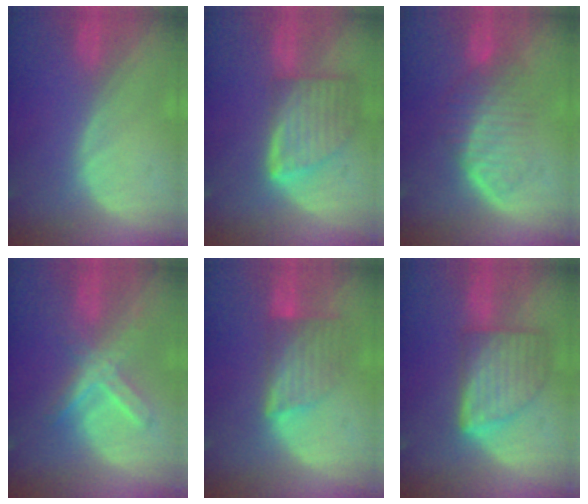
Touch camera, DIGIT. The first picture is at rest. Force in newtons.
{"total": 8.2, "press": 7.3, "slide": 3.7}
{"total": 6.5, "press": 6.3, "slide": 1.6}
{"total": 7.0, "press": 6.2, "slide": 3.3}
{"total": 7.2, "press": 6.5, "slide": 3.1}
{"total": 7.9, "press": 7.9, "slide": 0.3}